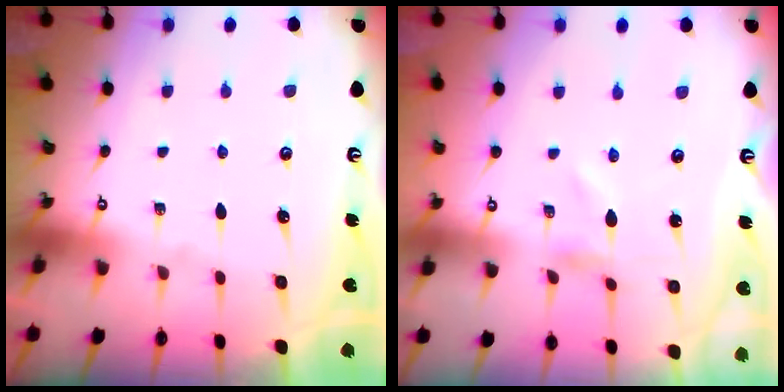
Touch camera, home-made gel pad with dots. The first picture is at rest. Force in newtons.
{"total": 1.0, "press": 1.0, "slide": 0.1}